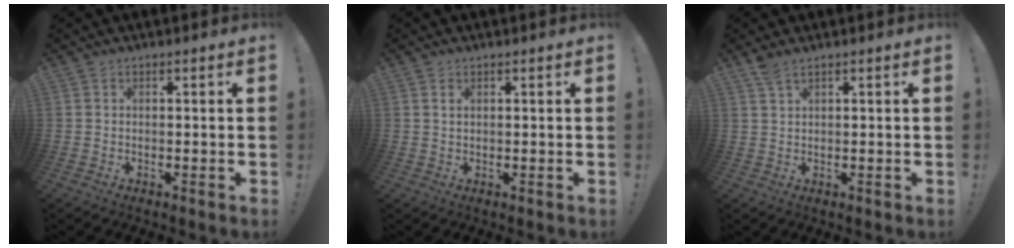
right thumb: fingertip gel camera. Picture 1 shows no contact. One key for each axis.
{"total": 1.2, "fx": 0.5, "fy": 0.7, "fz": 0.8, "tx": -0.016, "ty": 0.002, "tz": 0.010}
{"total": 2.9, "fx": 2.1, "fy": 0.7, "fz": 1.8, "tx": -0.031, "ty": -0.007, "tz": 0.038}